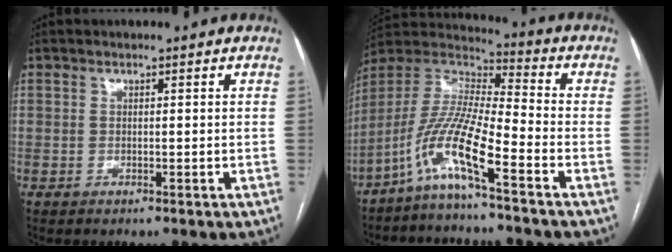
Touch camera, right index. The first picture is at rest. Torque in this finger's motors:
{"motor_torque": [0.82, -0.73, 0.41, 0.11]}